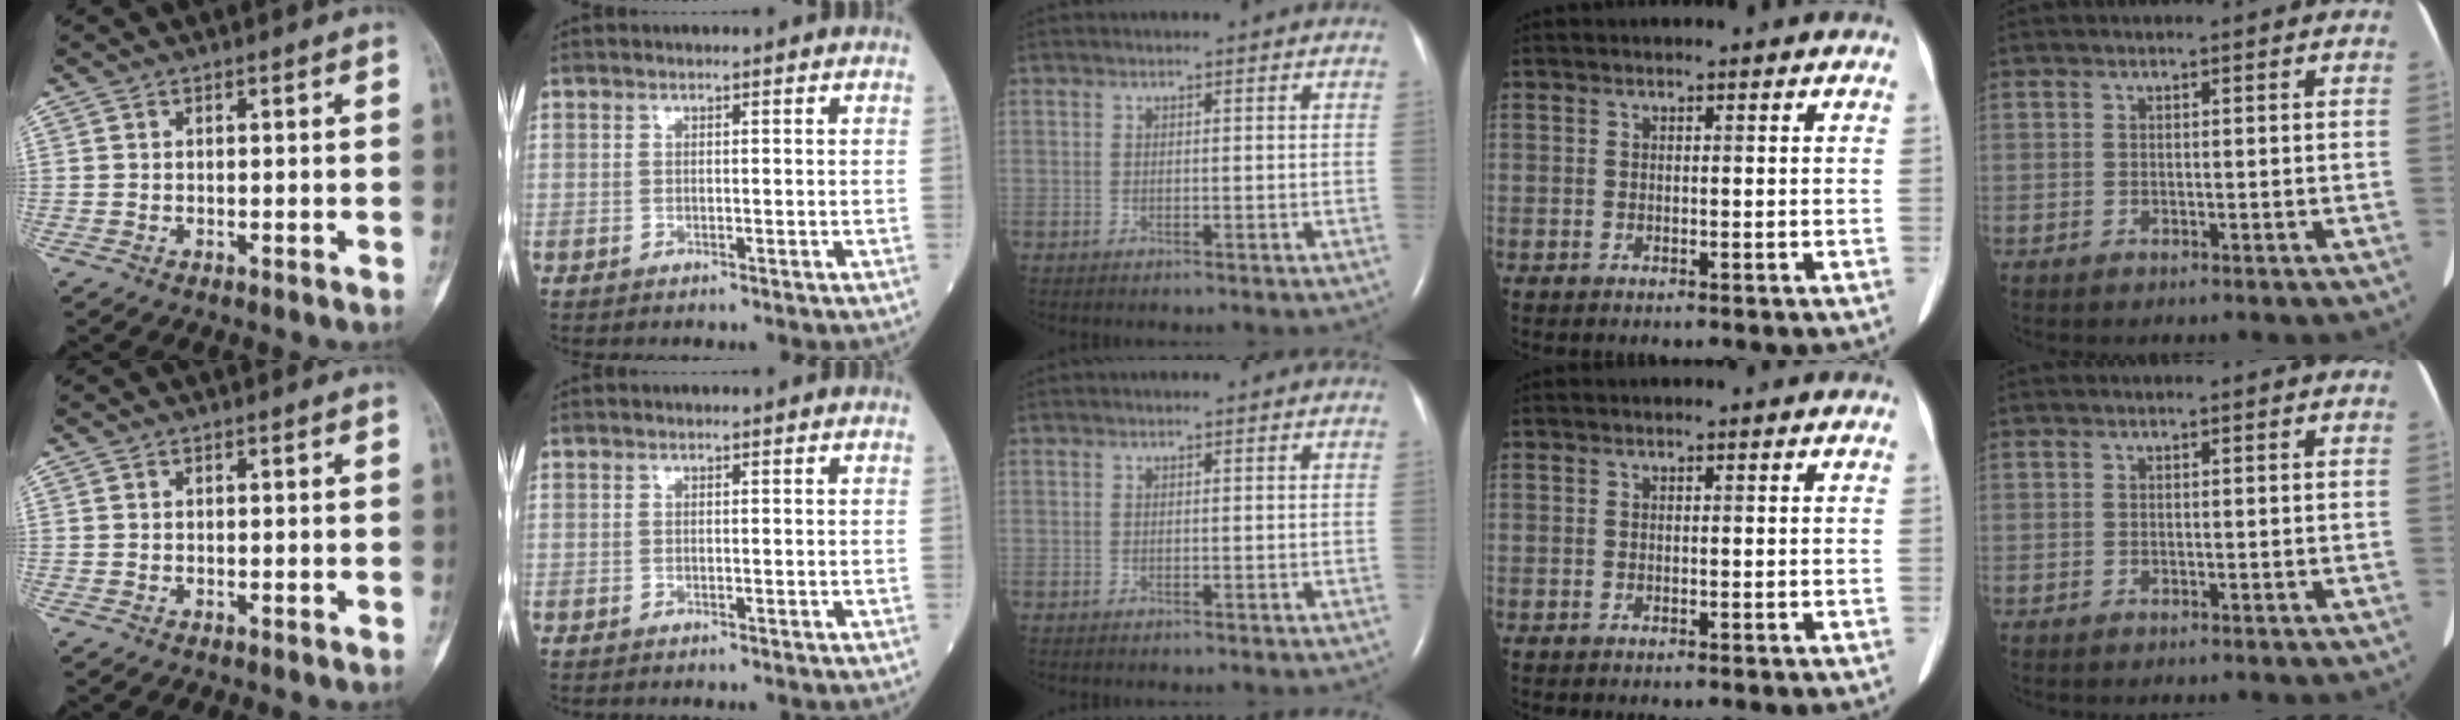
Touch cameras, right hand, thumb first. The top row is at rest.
{}